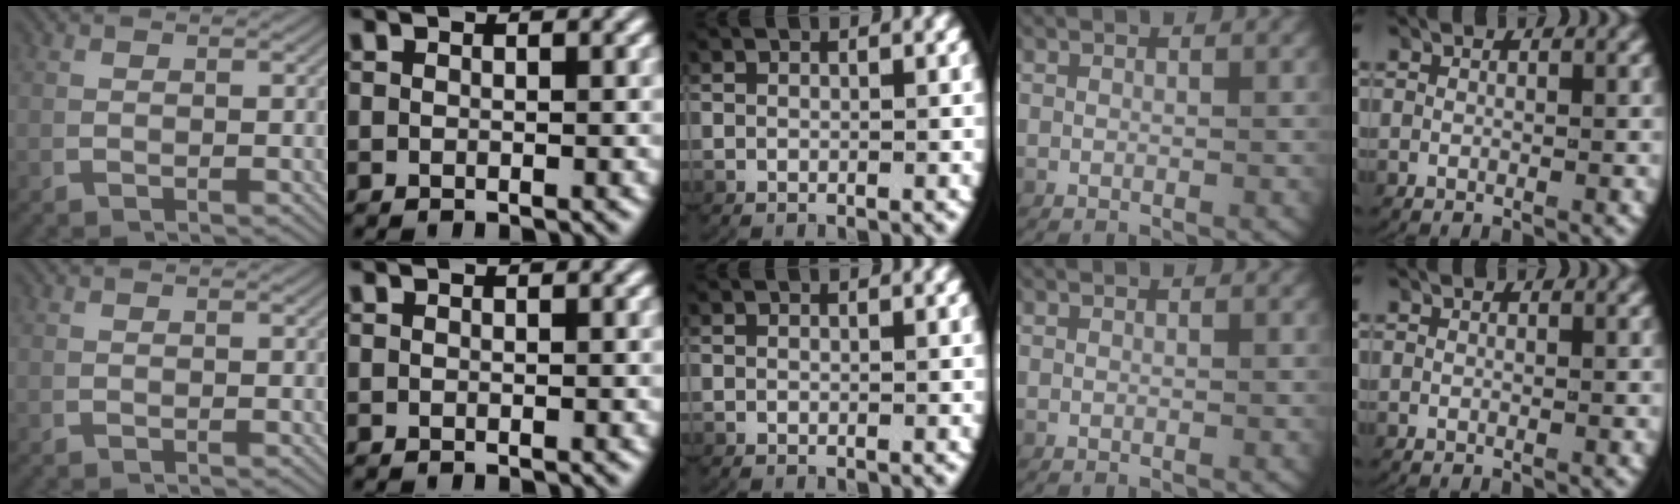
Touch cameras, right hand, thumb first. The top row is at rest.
{}